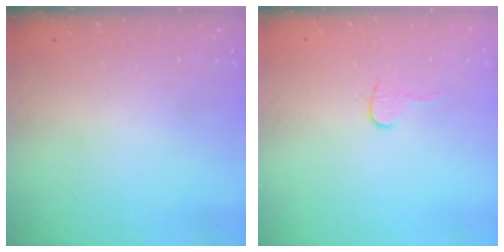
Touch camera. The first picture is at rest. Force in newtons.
{"total": 4.0, "press": 4.0, "slide": 0.3}